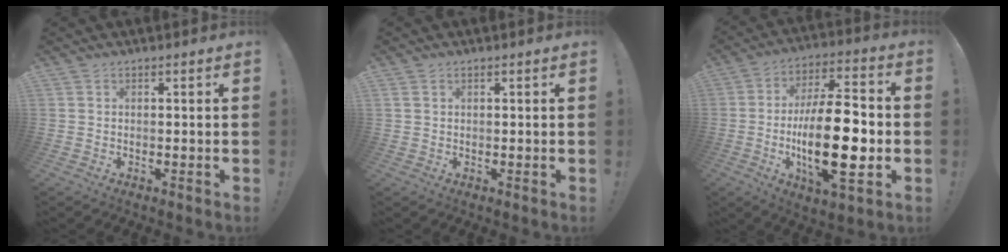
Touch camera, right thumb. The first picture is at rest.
{"total": 1.1, "force": [0.6, 0.8, 0.6], "torque": [-0.014, 0.004, 0.012]}
{"total": 23.0, "force": [-4.1, 8.4, 21.0], "torque": [-0.375, 0.006, -0.067]}